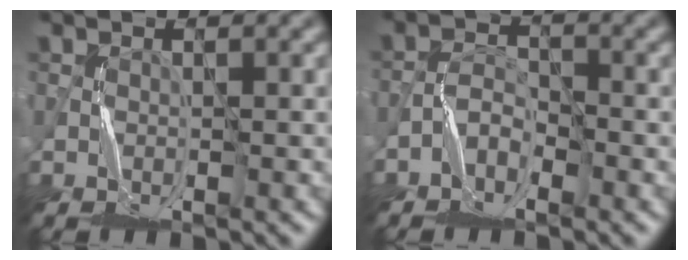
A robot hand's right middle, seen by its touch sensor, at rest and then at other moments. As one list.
[{"total": 1.9, "force": [-1.4, 0.9, 0.9], "torque": [-0.016, 0.009, -0.033]}]